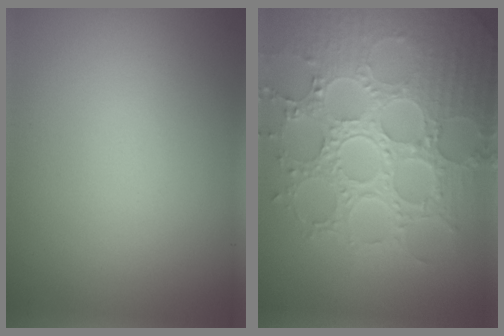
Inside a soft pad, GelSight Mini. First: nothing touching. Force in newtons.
{"total": 8.9, "press": 6.5, "slide": 6.1}